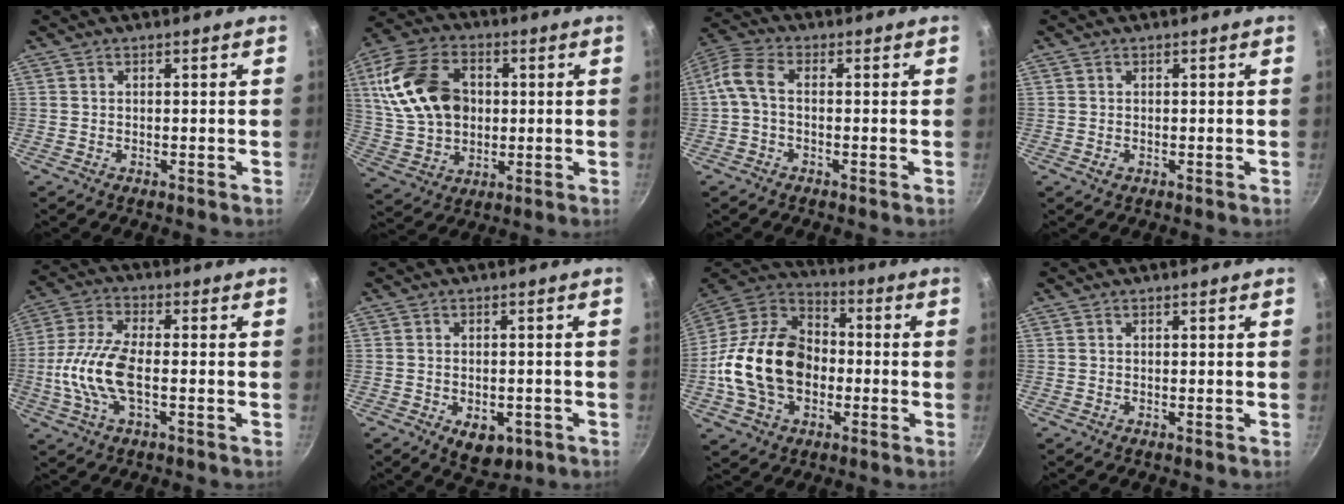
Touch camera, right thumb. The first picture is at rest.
{"total": 18.1, "force": [3.0, 13.1, 12.2], "torque": [-0.219, 0.013, 0.058]}
{"total": 5.7, "force": [-0.6, 3.3, 4.6], "torque": [-0.115, 0.023, -0.028]}
{"total": 1.0, "force": [-0.2, 0.8, 0.5], "torque": [-0.006, 0.000, -0.004]}
{"total": 11.7, "force": [-2.0, 4.8, 10.4], "torque": [-0.221, 0.021, -0.050]}
{"total": 6.7, "force": [-2.6, 4.2, 4.6], "torque": [-0.040, 0.009, -0.024]}
{"total": 21.0, "force": [-3.0, 15.0, 14.4], "torque": [-0.233, 0.040, -0.063]}
{"total": 0.0}